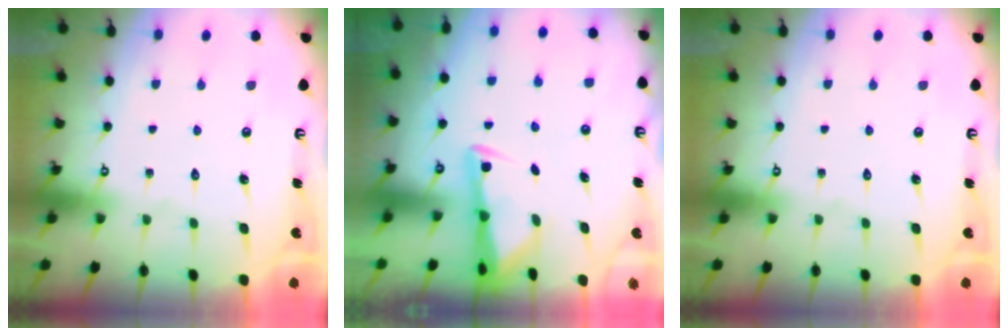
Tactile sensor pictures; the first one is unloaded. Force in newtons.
{"total": 3.3, "press": 3.3, "slide": 0.5}
{"total": 0.0}